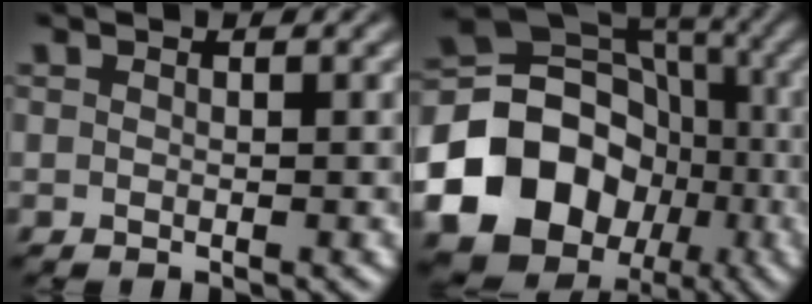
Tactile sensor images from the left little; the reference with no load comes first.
{"total": 20.4, "force": [-6.7, 17.6, 7.7], "torque": [-0.151, -0.033, -0.127]}